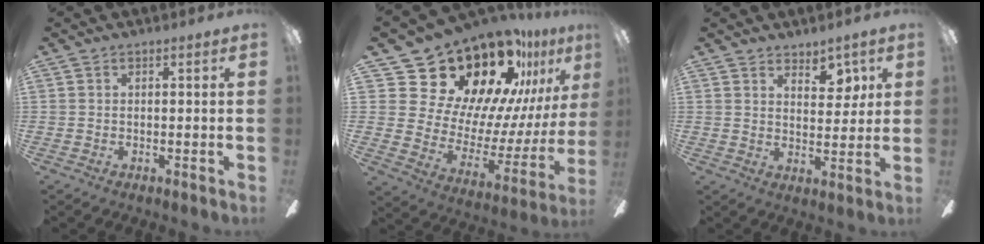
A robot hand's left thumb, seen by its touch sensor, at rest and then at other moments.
{"total": 26.8, "force": [20.9, 12.9, 10.8], "torque": [-0.155, -0.164, 0.389]}
{"total": 5.9, "force": [4.2, 3.1, 2.7], "torque": [-0.017, -0.021, 0.069]}